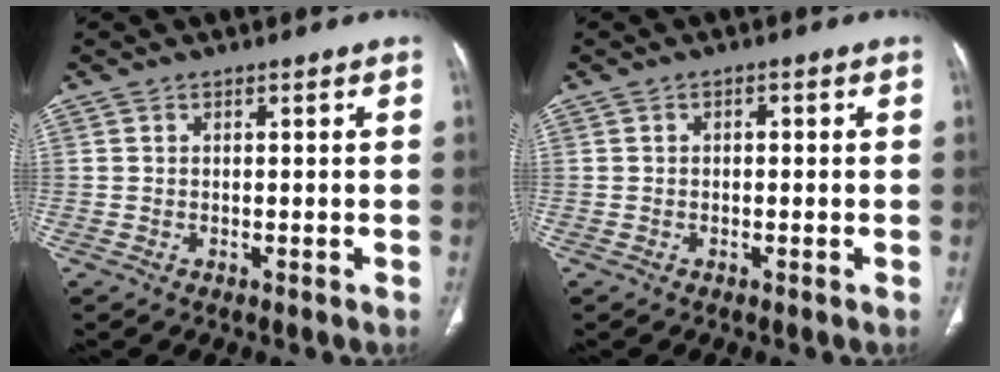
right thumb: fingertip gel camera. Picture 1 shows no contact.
{"total": 1.0, "force": [0.0, 0.7, 0.7], "torque": [-0.006, 0.004, -0.004]}